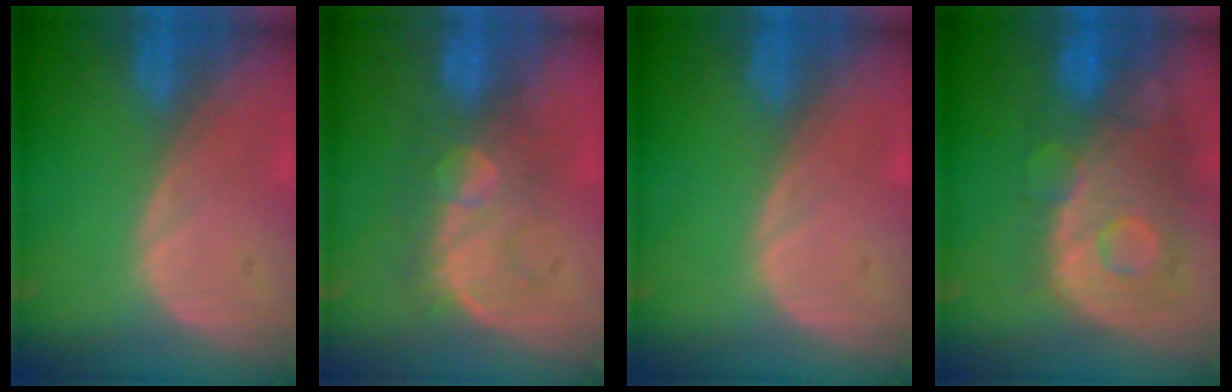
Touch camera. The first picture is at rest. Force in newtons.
{"total": 7.8, "press": 7.7, "slide": 1.6}
{"total": 0.0}
{"total": 11.3, "press": 9.8, "slide": 5.7}